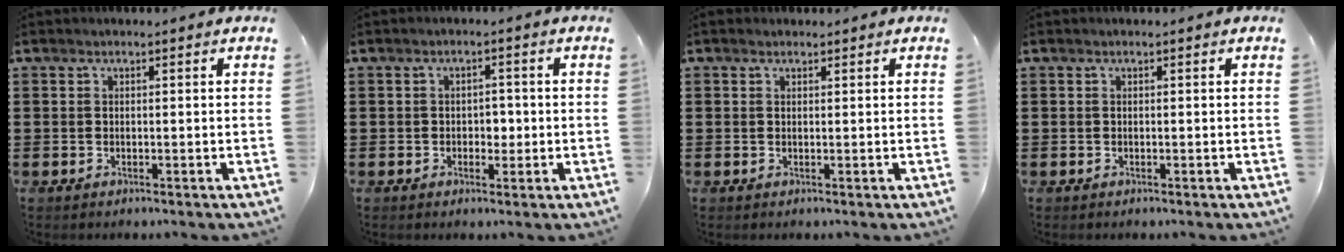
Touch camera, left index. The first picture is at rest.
{"total": 2.3, "force": [-0.3, 1.6, 1.7], "torque": [-0.035, 0.006, -0.009]}
{"total": 0.5, "force": [0.3, 0.4, 0.1], "torque": [-0.004, 0.003, 0.006]}
{"total": 0.0}